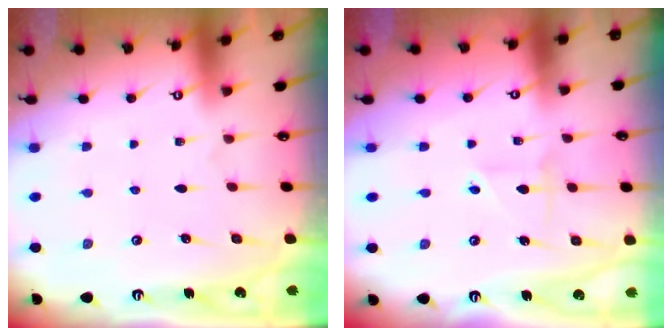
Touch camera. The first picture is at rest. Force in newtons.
{"total": 2.6, "press": 2.6, "slide": 0.3}